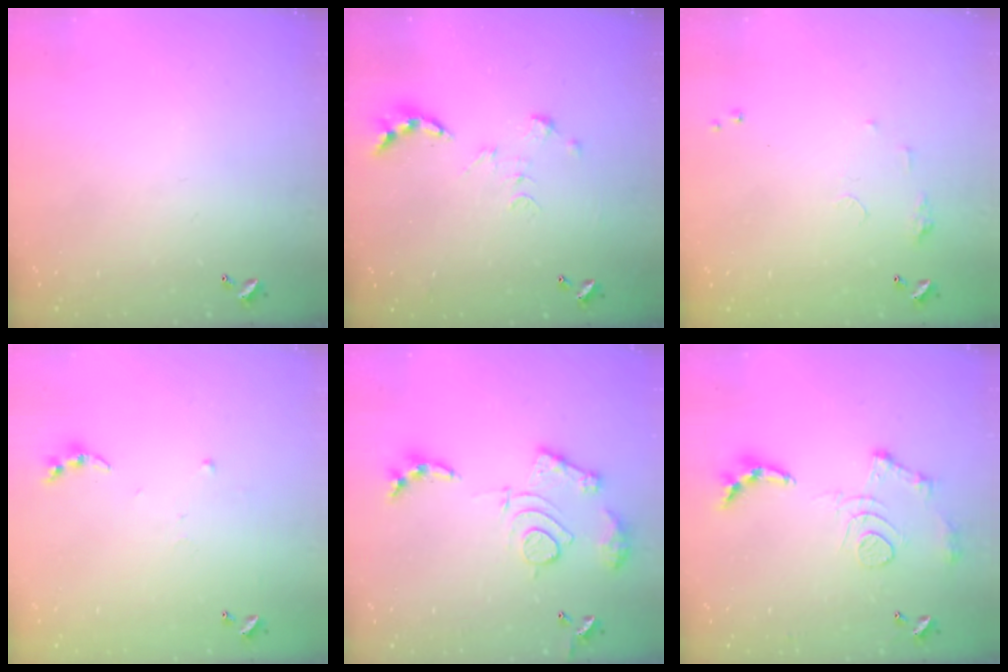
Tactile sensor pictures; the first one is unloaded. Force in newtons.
{"total": 0.0}
{"total": 6.3, "press": 6.3, "slide": 0.7}
{"total": 4.8, "press": 4.7, "slide": 0.5}
{"total": 14.5, "press": 14.4, "slide": 1.3}
{"total": 12.5, "press": 12.5, "slide": 1.1}